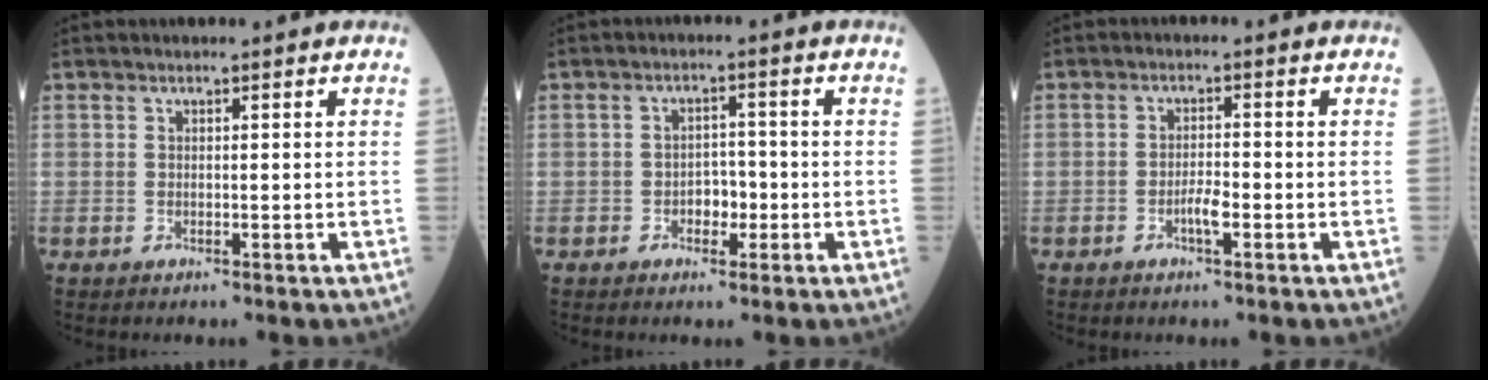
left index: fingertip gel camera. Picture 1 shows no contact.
{"total": 3.3, "force": [-1.2, 2.0, 2.3], "torque": [-0.032, 0.008, -0.022]}
{"total": 2.7, "force": [-1.2, 0.5, 2.3], "torque": [-0.044, 0.001, -0.024]}